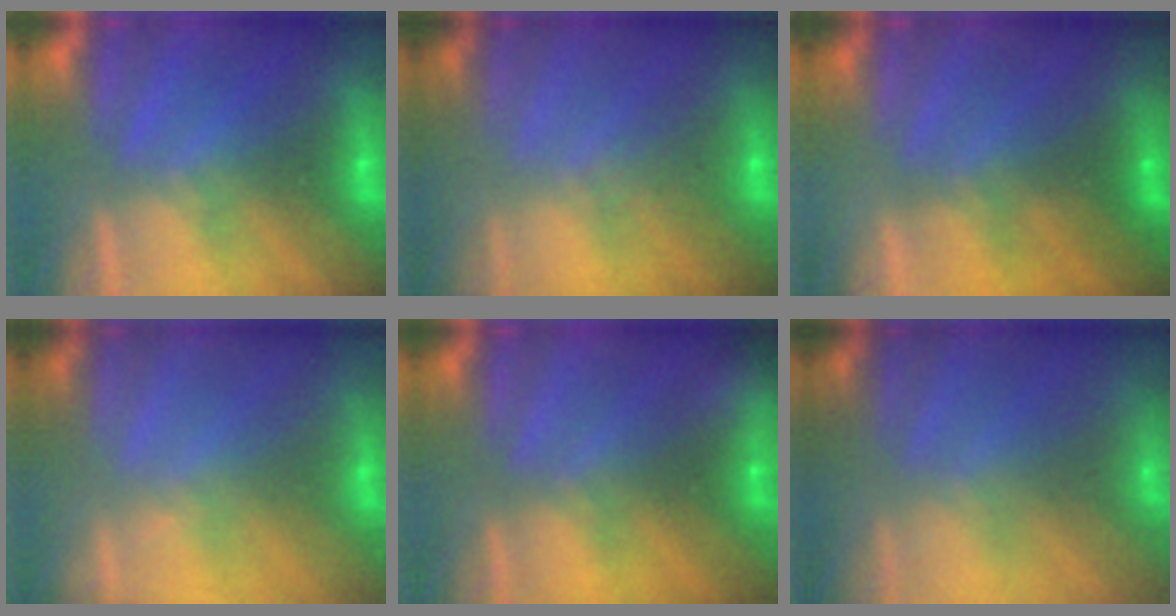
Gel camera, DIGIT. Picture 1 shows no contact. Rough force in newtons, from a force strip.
{"total": 2.9}
{"total": 1.7}
{"total": 1.6}
{"total": 2.3}
{"total": 5.8}